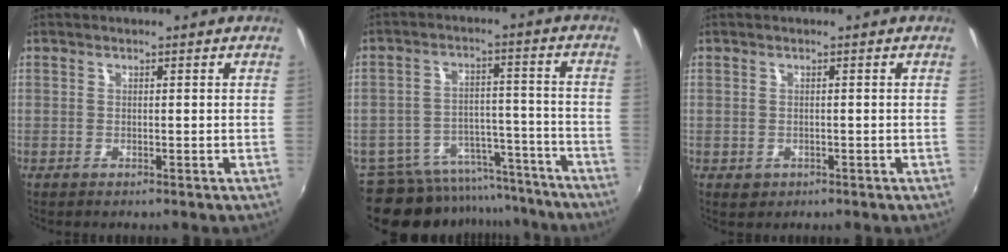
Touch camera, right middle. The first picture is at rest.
{"total": 19.3, "force": [-16.8, 7.8, 5.5], "torque": [-0.117, 0.038, -0.220]}
{"total": 1.1, "force": [-0.4, 1.0, 0.4], "torque": [-0.008, -0.004, -0.004]}